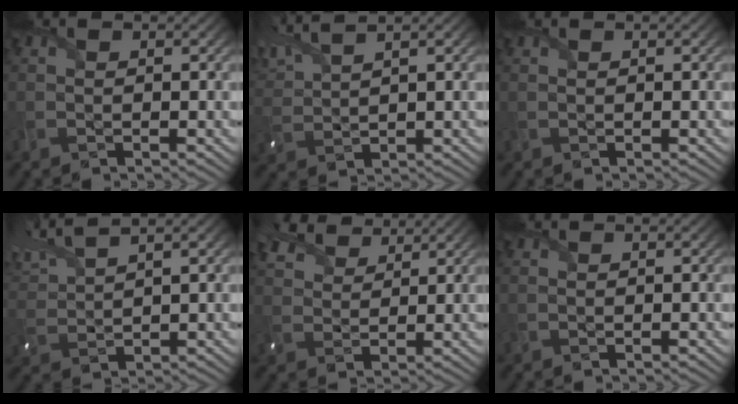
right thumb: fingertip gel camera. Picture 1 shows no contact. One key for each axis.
{"total": 5.6, "fx": 4.2, "fy": 1.2, "fz": 3.5, "tx": -0.094, "ty": 0.024, "tz": 0.089}
{"total": 0.0}
{"total": 6.1, "fx": 4.8, "fy": 1.2, "fz": 3.6, "tx": -0.092, "ty": 0.027, "tz": 0.100}
{"total": 6.2, "fx": 4.9, "fy": 2.7, "fz": 2.5, "tx": -0.070, "ty": 0.015, "tz": 0.094}
{"total": 0.0}